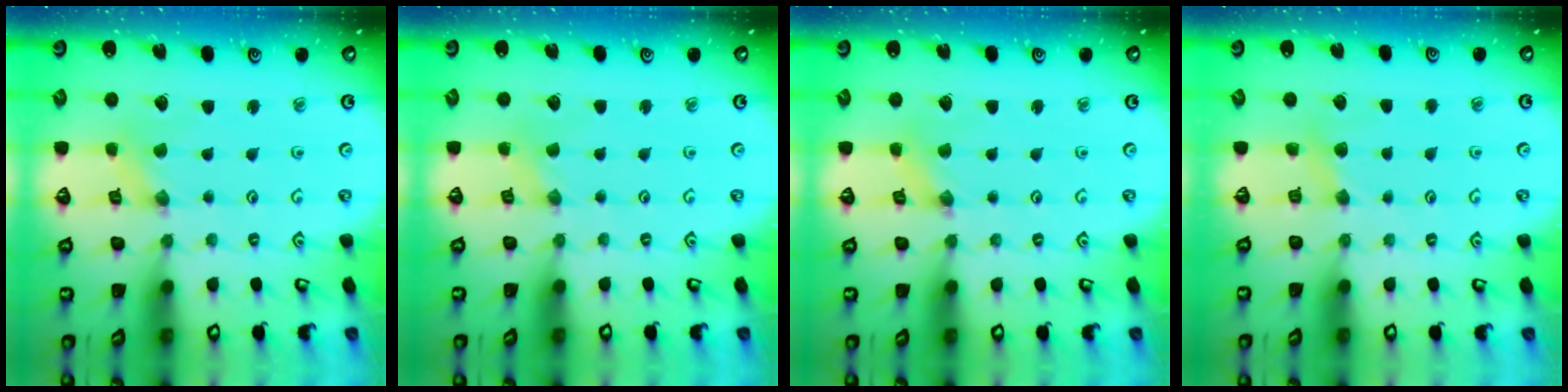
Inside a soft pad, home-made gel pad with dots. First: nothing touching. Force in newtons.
{"total": 0.0}
{"total": 0.7, "press": 0.6, "slide": 0.3}
{"total": 4.2, "press": 4.2, "slide": 0.6}